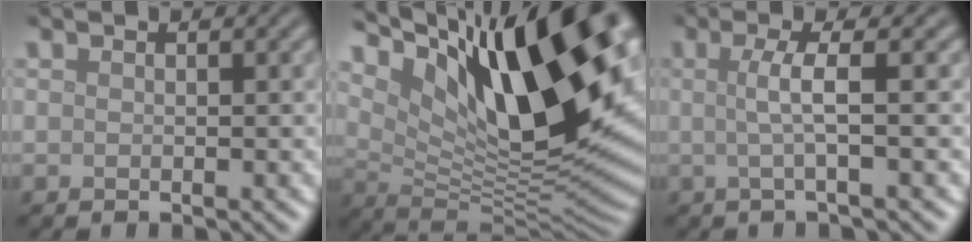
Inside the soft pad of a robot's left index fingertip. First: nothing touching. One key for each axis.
{"total": 16.8, "fx": 8.3, "fy": 6.0, "fz": 13.4, "tx": -0.222, "ty": 0.014, "tz": 0.148}
{"total": 2.9, "fx": 0.1, "fy": 0.6, "fz": 2.8, "tx": -0.050, "ty": 0.002, "tz": -0.005}